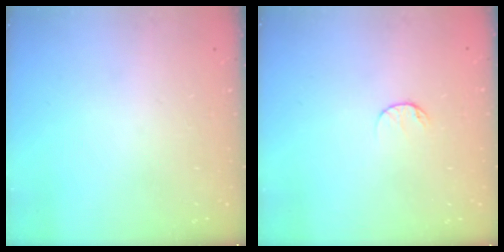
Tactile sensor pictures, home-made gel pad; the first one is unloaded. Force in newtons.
{"total": 6.1, "press": 6.1, "slide": 0.5}